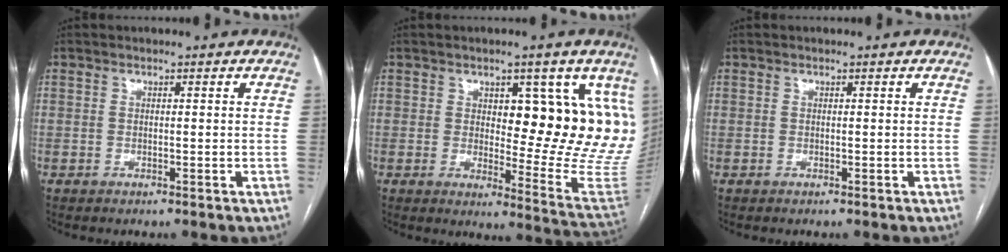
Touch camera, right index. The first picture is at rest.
{"total": 15.0, "force": [5.0, 4.7, 13.3], "torque": [-0.139, -0.005, 0.072]}
{"total": 0.0}